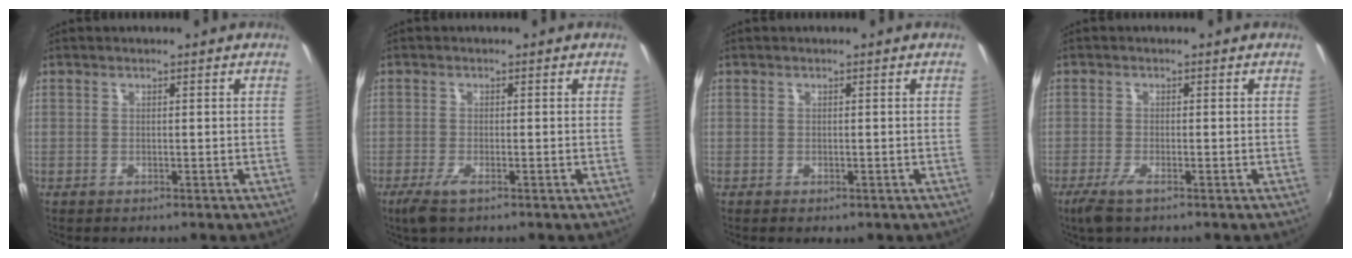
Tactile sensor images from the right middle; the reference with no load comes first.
{"total": 3.4, "force": [-2.1, 0.7, 2.6], "torque": [-0.061, -0.012, -0.040]}
{"total": 1.0, "force": [-0.5, 0.8, 0.5], "torque": [-0.009, -0.006, -0.008]}
{"total": 3.5, "force": [-2.2, 0.6, 2.7], "torque": [-0.064, -0.012, -0.045]}